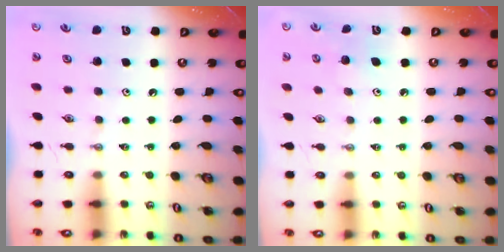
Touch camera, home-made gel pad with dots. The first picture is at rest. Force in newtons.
{"total": 4.2, "press": 4.2, "slide": 0.4}